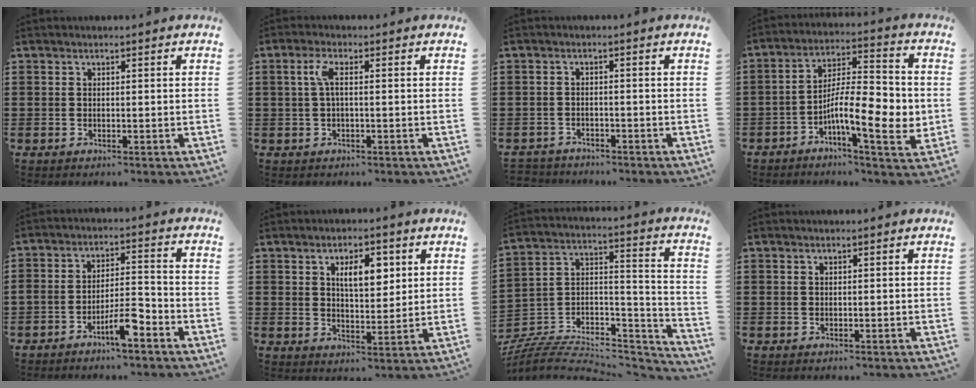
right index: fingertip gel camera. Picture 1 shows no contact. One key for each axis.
{"total": 3.3, "fx": 0.1, "fy": 0.7, "fz": 3.2, "tx": -0.070, "ty": 0.002, "tz": -0.004}
{"total": 1.9, "fx": -1.8, "fy": 0.4, "fz": -0.3, "tx": -0.002, "ty": 0.003, "tz": -0.043}
{"total": 11.5, "fx": -3.0, "fy": 3.1, "fz": 10.7, "tx": -0.195, "ty": -0.004, "tz": -0.052}
{"total": 6.4, "fx": -4.3, "fy": 1.6, "fz": 4.5, "tx": -0.086, "ty": 0.005, "tz": -0.078}
{"total": 6.2, "fx": 2.4, "fy": 2.7, "fz": 5.0, "tx": -0.082, "ty": 0.000, "tz": 0.034}
{"total": 6.5, "fx": -5.5, "fy": 2.7, "fz": 2.1, "tx": -0.046, "ty": 0.002, "tz": -0.112}
{"total": 0.0}